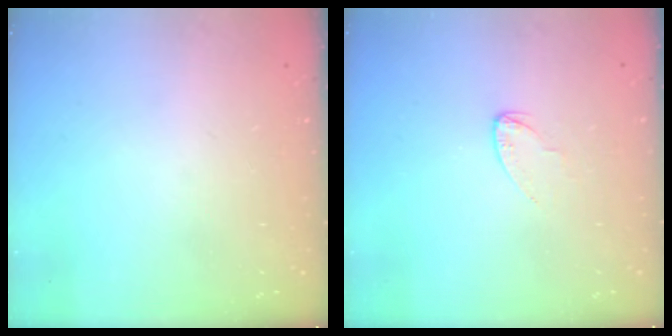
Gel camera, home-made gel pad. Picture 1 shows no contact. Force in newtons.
{"total": 2.1, "press": 2.1, "slide": 0.2}